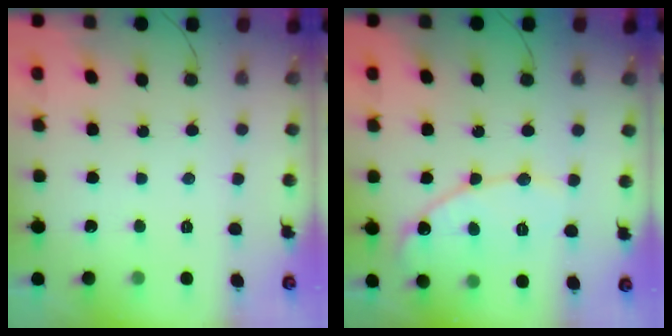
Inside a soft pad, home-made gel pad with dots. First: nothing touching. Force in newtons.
{"total": 11.4, "press": 11.3, "slide": 1.0}